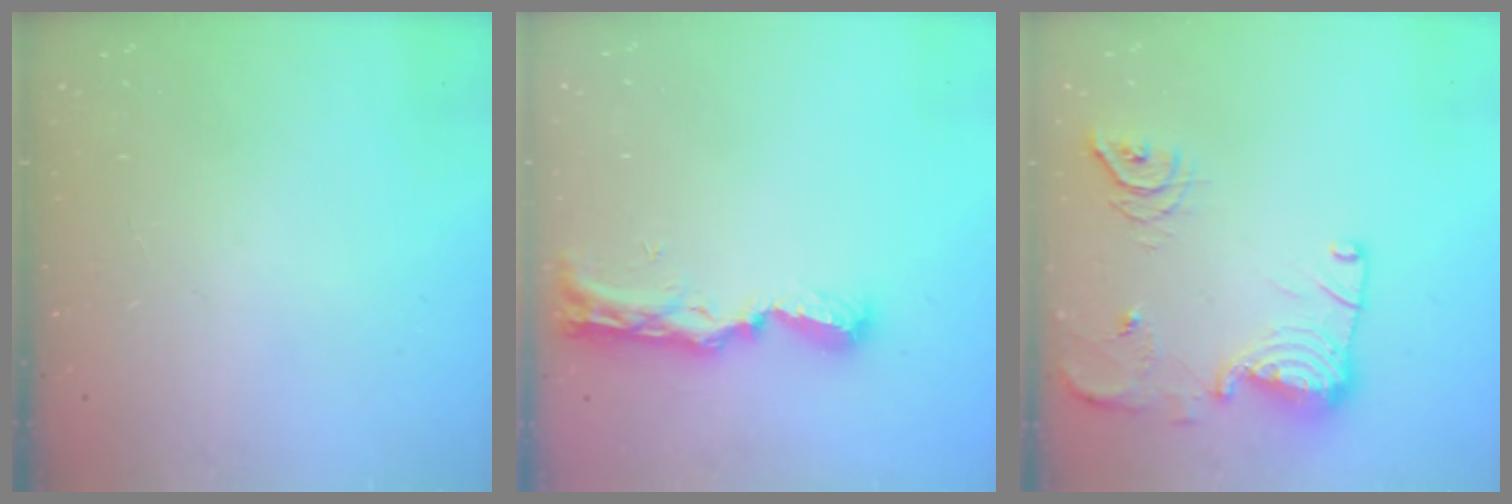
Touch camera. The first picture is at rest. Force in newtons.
{"total": 8.8, "press": 8.8, "slide": 1.0}
{"total": 19.3, "press": 18.6, "slide": 5.2}